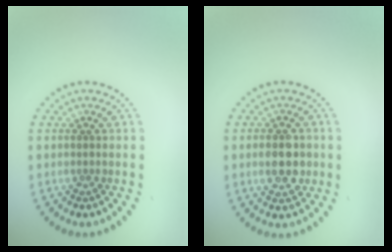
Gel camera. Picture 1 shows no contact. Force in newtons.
{"total": 3.2, "press": 3.2, "slide": 0.2}